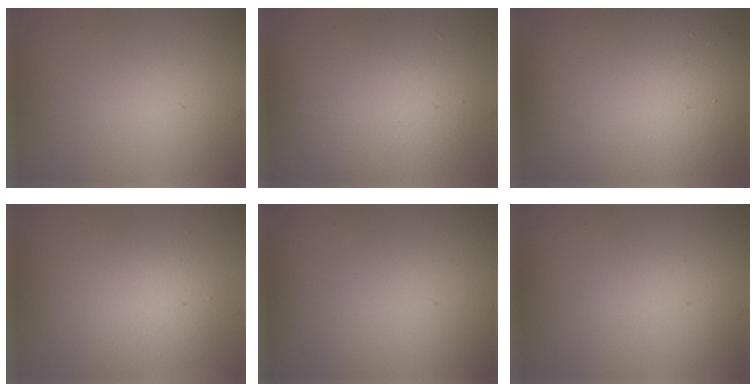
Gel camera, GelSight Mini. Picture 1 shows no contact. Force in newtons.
{"total": 7.0, "press": 7.0, "slide": 0.6}
{"total": 14.5, "press": 14.5, "slide": 0.8}
{"total": 4.7, "press": 4.7, "slide": 0.4}
{"total": 0.0}
{"total": 0.0}